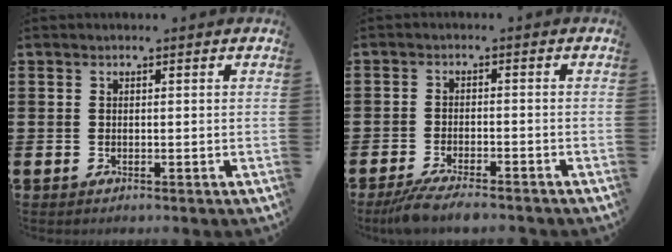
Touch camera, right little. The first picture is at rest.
{"total": 3.5, "force": [-3.1, 0.2, 1.7], "torque": [-0.034, -0.004, -0.060]}